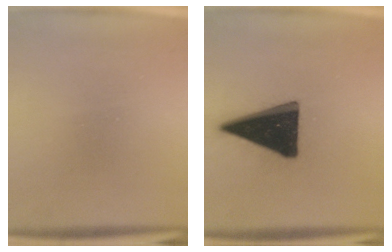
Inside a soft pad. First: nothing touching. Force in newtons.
{"total": 19.1}